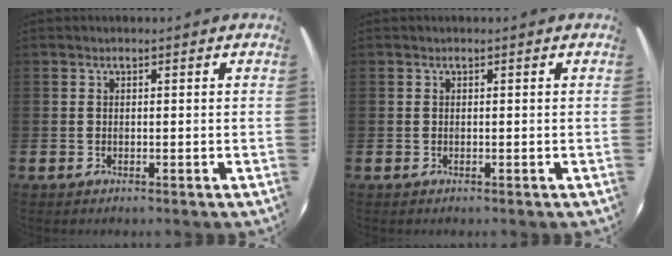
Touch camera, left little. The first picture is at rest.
{"total": 0.0}